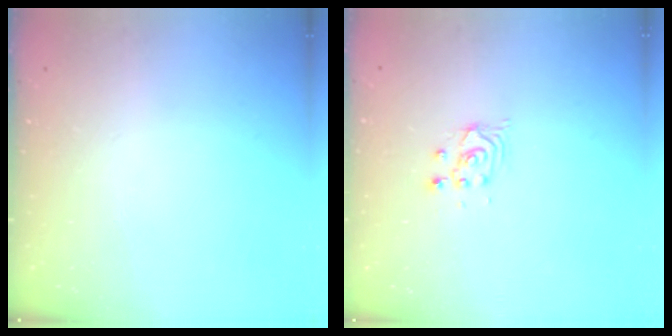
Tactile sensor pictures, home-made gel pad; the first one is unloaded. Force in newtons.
{"total": 2.8, "press": 2.8, "slide": 0.1}